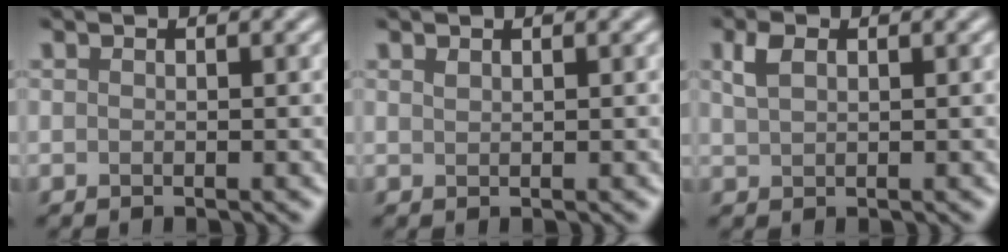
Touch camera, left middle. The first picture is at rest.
{"total": 0.5, "force": [0.4, 0.2, 0.2], "torque": [-0.005, -0.001, 0.011]}
{"total": 2.0, "force": [1.0, 1.1, 1.4], "torque": [-0.034, 0.004, 0.022]}